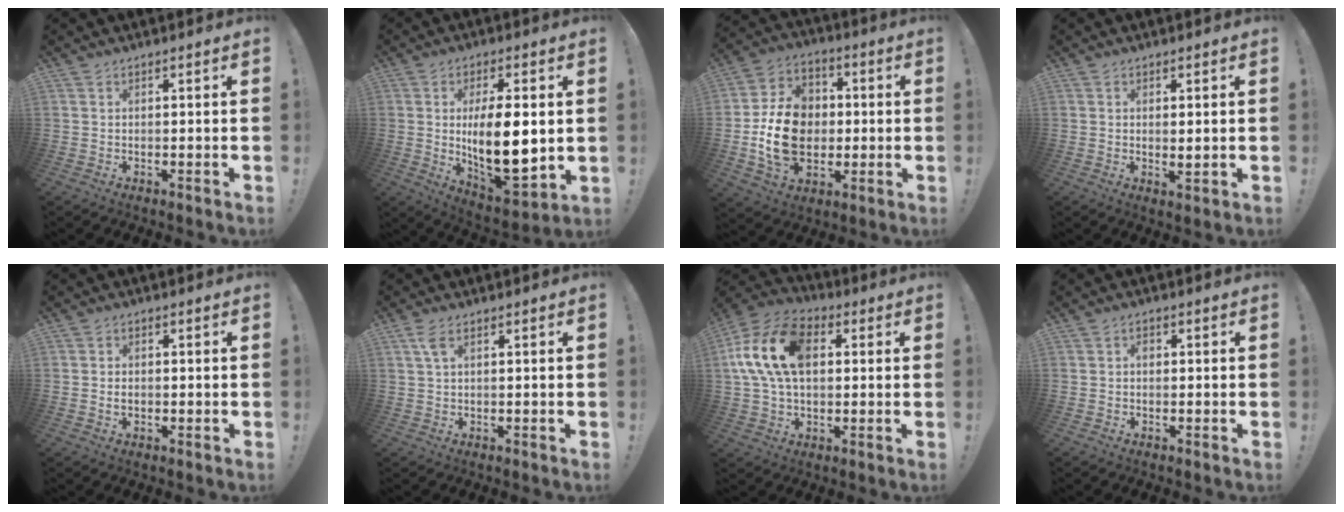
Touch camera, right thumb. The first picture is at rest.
{"total": 17.6, "force": [0.9, 7.2, 16.0], "torque": [-0.264, -0.020, 0.016]}
{"total": 17.7, "force": [-1.8, 13.9, 10.8], "torque": [-0.189, 0.017, -0.023]}
{"total": 2.2, "force": [1.1, 0.2, 1.9], "torque": [-0.020, -0.014, 0.016]}
{"total": 1.6, "force": [-0.4, 1.0, 1.1], "torque": [-0.011, 0.001, -0.008]}
{"total": 3.3, "force": [1.2, 1.0, 2.9], "torque": [-0.055, 0.001, 0.020]}
{"total": 18.3, "force": [3.6, 12.2, 13.2], "torque": [-0.250, 0.011, 0.064]}
{"total": 1.3, "force": [-0.1, 1.0, 0.8], "torque": [-0.014, 0.005, -0.004]}